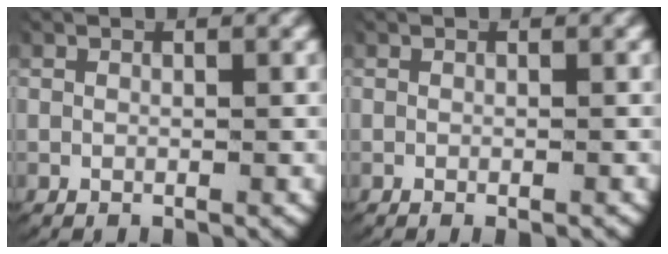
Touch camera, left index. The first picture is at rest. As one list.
[{"total": 0.7, "force": [-0.6, 0.2, 0.4], "torque": [-0.004, 0.004, -0.011]}]